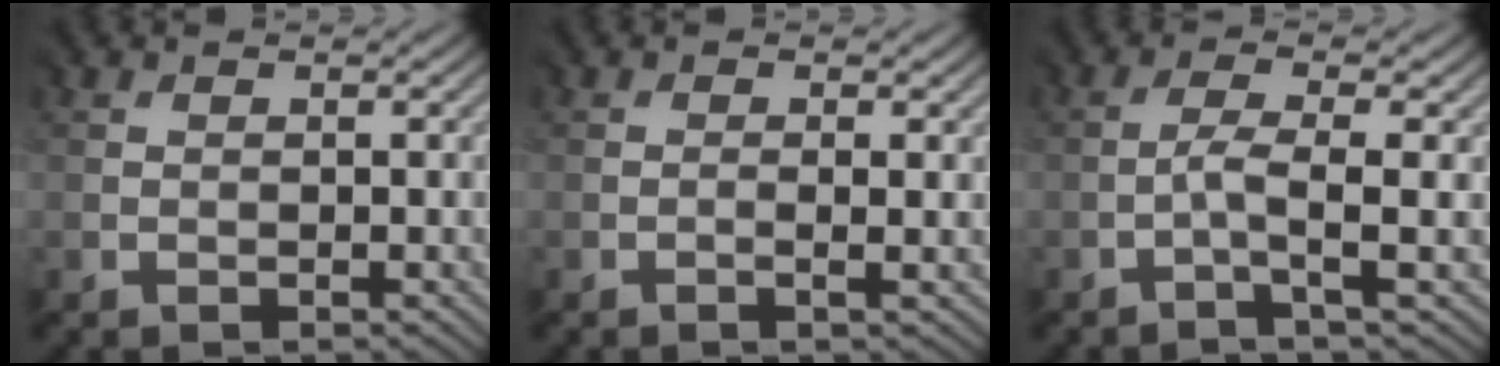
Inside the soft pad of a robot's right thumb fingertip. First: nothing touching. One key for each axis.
{"total": 1.4, "fx": -0.3, "fy": 0.0, "fz": 1.3, "tx": -0.025, "ty": -0.002, "tz": -0.004}
{"total": 3.0, "fx": -1.3, "fy": -0.1, "fz": 2.7, "tx": -0.056, "ty": 0.008, "tz": -0.034}